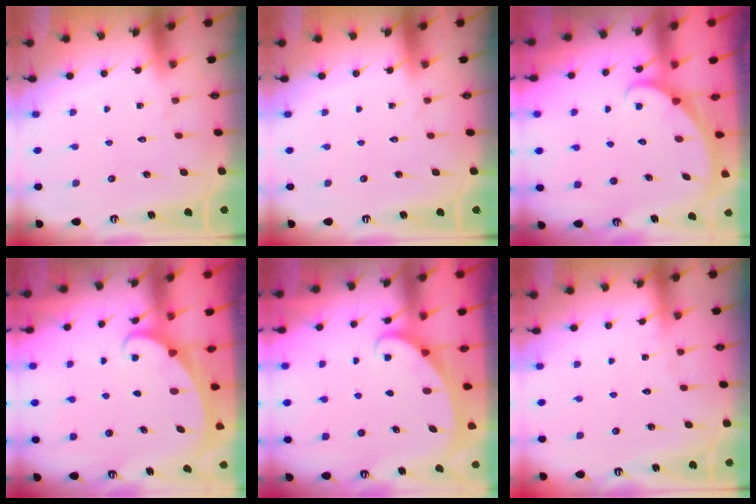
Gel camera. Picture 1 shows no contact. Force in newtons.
{"total": 0.0}
{"total": 1.8, "press": 1.8, "slide": 0.1}
{"total": 1.8, "press": 1.8, "slide": 0.2}
{"total": 2.3, "press": 2.3, "slide": 0.3}
{"total": 2.7, "press": 2.7, "slide": 0.4}